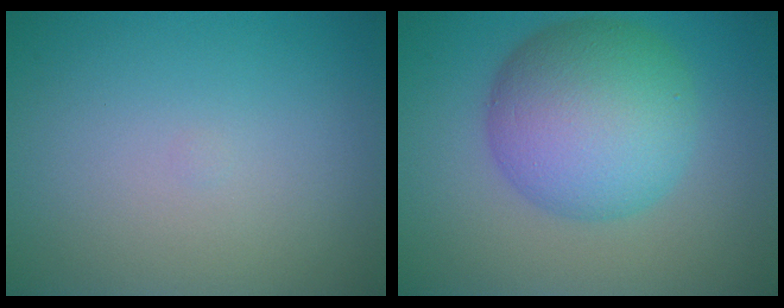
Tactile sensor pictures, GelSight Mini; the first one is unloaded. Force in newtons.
{"total": 9.4, "press": 9.4, "slide": 0.1}